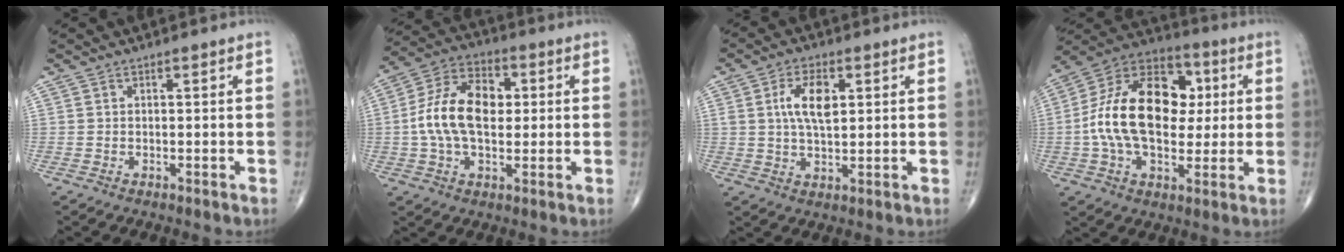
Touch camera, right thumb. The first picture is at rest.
{"total": 14.0, "force": [0.8, 8.5, 11.1], "torque": [-0.198, 0.026, 0.006]}
{"total": 7.6, "force": [1.9, 3.7, 6.3], "torque": [-0.114, -0.003, 0.035]}
{"total": 21.9, "force": [1.4, 13.8, 16.9], "torque": [-0.280, 0.022, 0.018]}